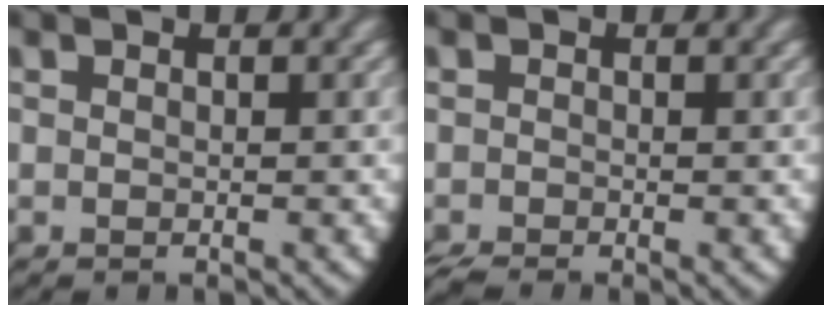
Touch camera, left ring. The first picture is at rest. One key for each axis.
{"total": 1.6, "fx": -1.4, "fy": 0.5, "fz": 0.5, "tx": -0.008, "ty": -0.012, "tz": -0.019}